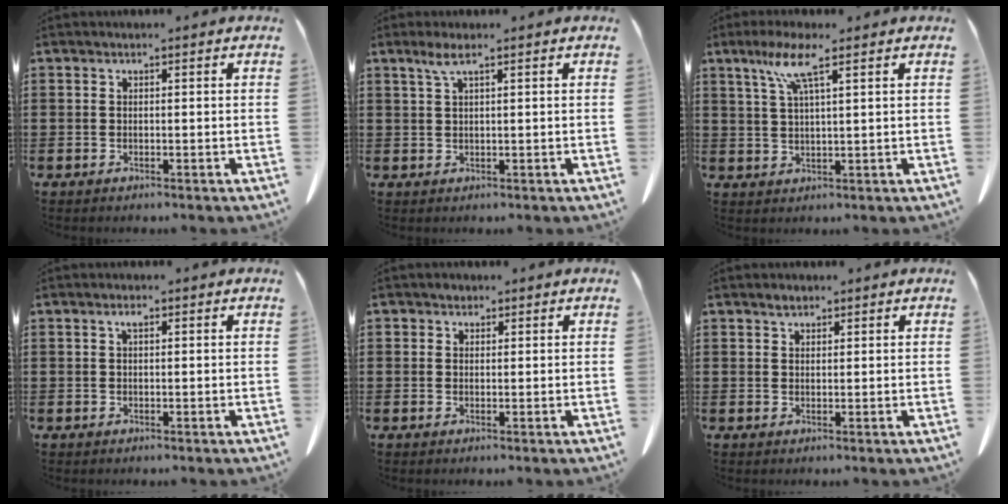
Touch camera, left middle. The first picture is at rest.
{"total": 2.3, "force": [1.3, 0.2, 2.0], "torque": [-0.042, 0.002, 0.022]}
{"total": 6.3, "force": [3.5, 0.5, 5.2], "torque": [-0.111, 0.008, 0.059]}
{"total": 1.3, "force": [0.4, 0.4, 1.1], "torque": [-0.024, 0.005, 0.006]}
{"total": 1.2, "force": [0.8, 0.8, 0.2], "torque": [-0.007, 0.004, 0.016]}
{"total": 1.5, "force": [1.3, 0.6, 0.5], "torque": [-0.005, -0.001, 0.022]}